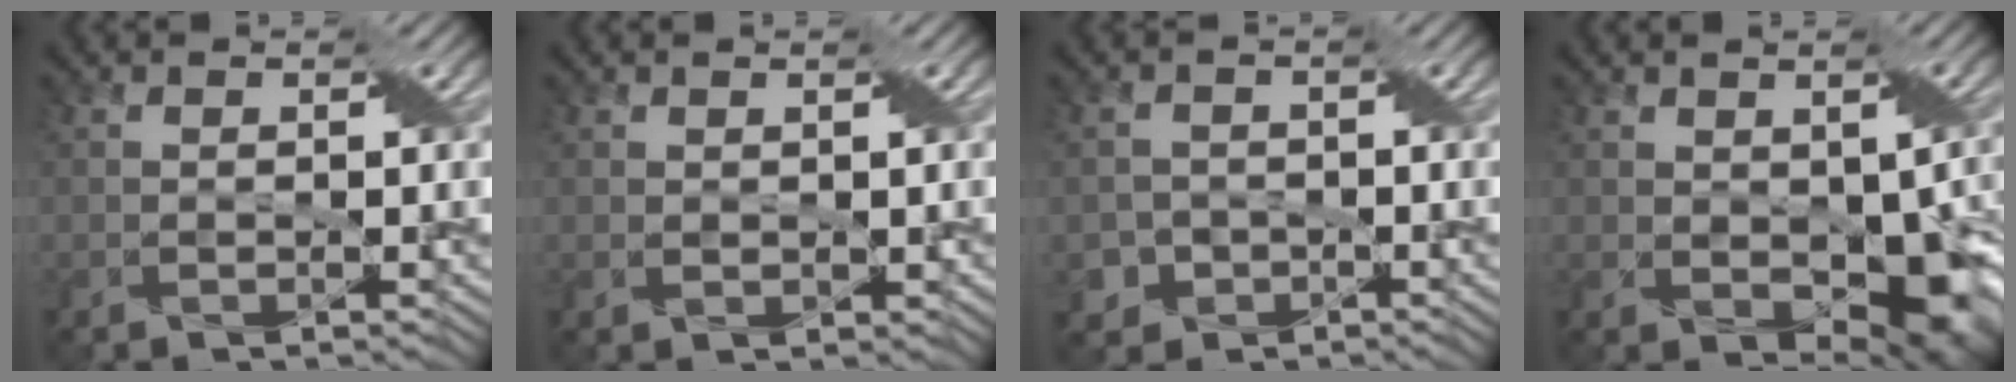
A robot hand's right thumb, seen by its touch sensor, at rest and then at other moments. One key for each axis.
{"total": 0.8, "fx": 0.6, "fy": 0.5, "fz": 0.2, "tx": -0.008, "ty": -0.003, "tz": 0.018}
{"total": 2.6, "fx": -1.2, "fy": 2.3, "fz": 0.2, "tx": -0.005, "ty": -0.004, "tz": -0.020}
{"total": 7.7, "fx": -0.7, "fy": 4.7, "fz": 6.1, "tx": -0.100, "ty": -0.022, "tz": 0.000}